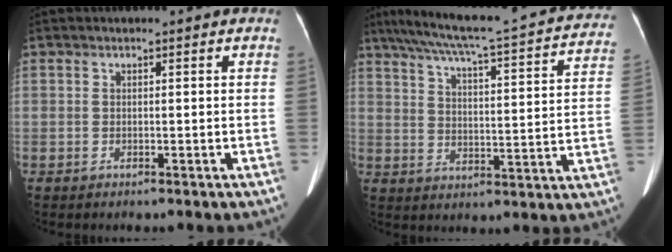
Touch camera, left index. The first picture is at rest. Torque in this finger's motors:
{"motor_torque": [-0.40, -1.03, -0.04, 0.04]}